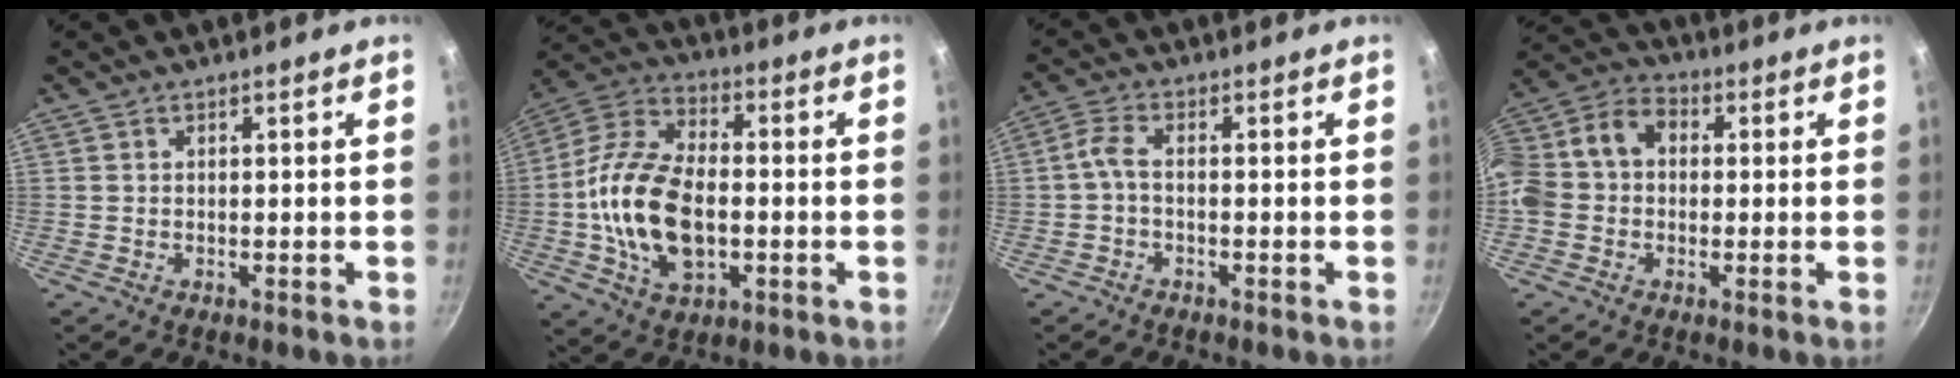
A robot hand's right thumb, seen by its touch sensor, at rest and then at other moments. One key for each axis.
{"total": 18.6, "fx": -2.0, "fy": 10.8, "fz": 15.0, "tx": -0.272, "ty": 0.028, "tz": -0.045}
{"total": 3.1, "fx": -1.0, "fy": 1.3, "fz": 2.7, "tx": -0.069, "ty": 0.013, "tz": -0.028}
{"total": 13.4, "fx": 0.2, "fy": 10.5, "fz": 8.2, "tx": -0.150, "ty": 0.047, "tz": -0.019}